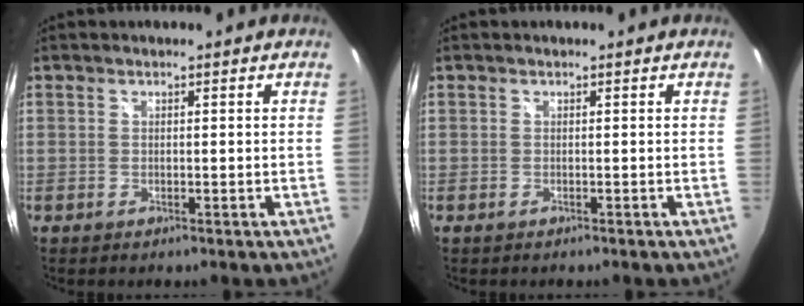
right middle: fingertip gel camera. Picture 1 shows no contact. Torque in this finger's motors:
{"motor_torque": [0.52, 0.06, 0.03, 0.01]}